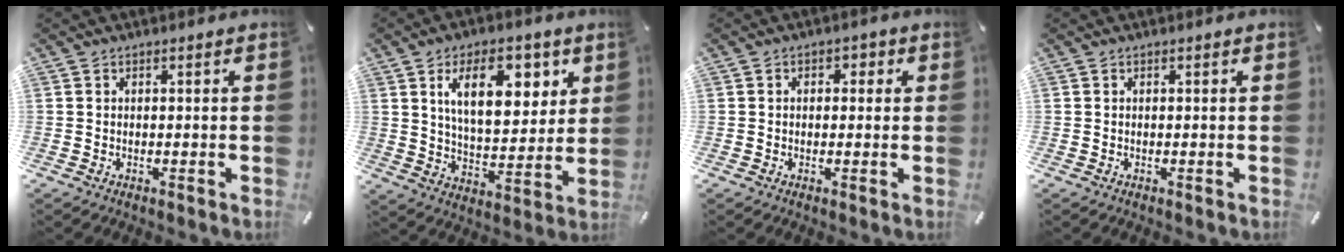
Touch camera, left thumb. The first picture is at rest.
{"total": 15.2, "force": [6.8, 8.2, 10.8], "torque": [-0.166, -0.008, 0.114]}
{"total": 2.0, "force": [-0.4, 1.7, 1.0], "torque": [-0.011, 0.009, -0.012]}
{"total": 0.0}